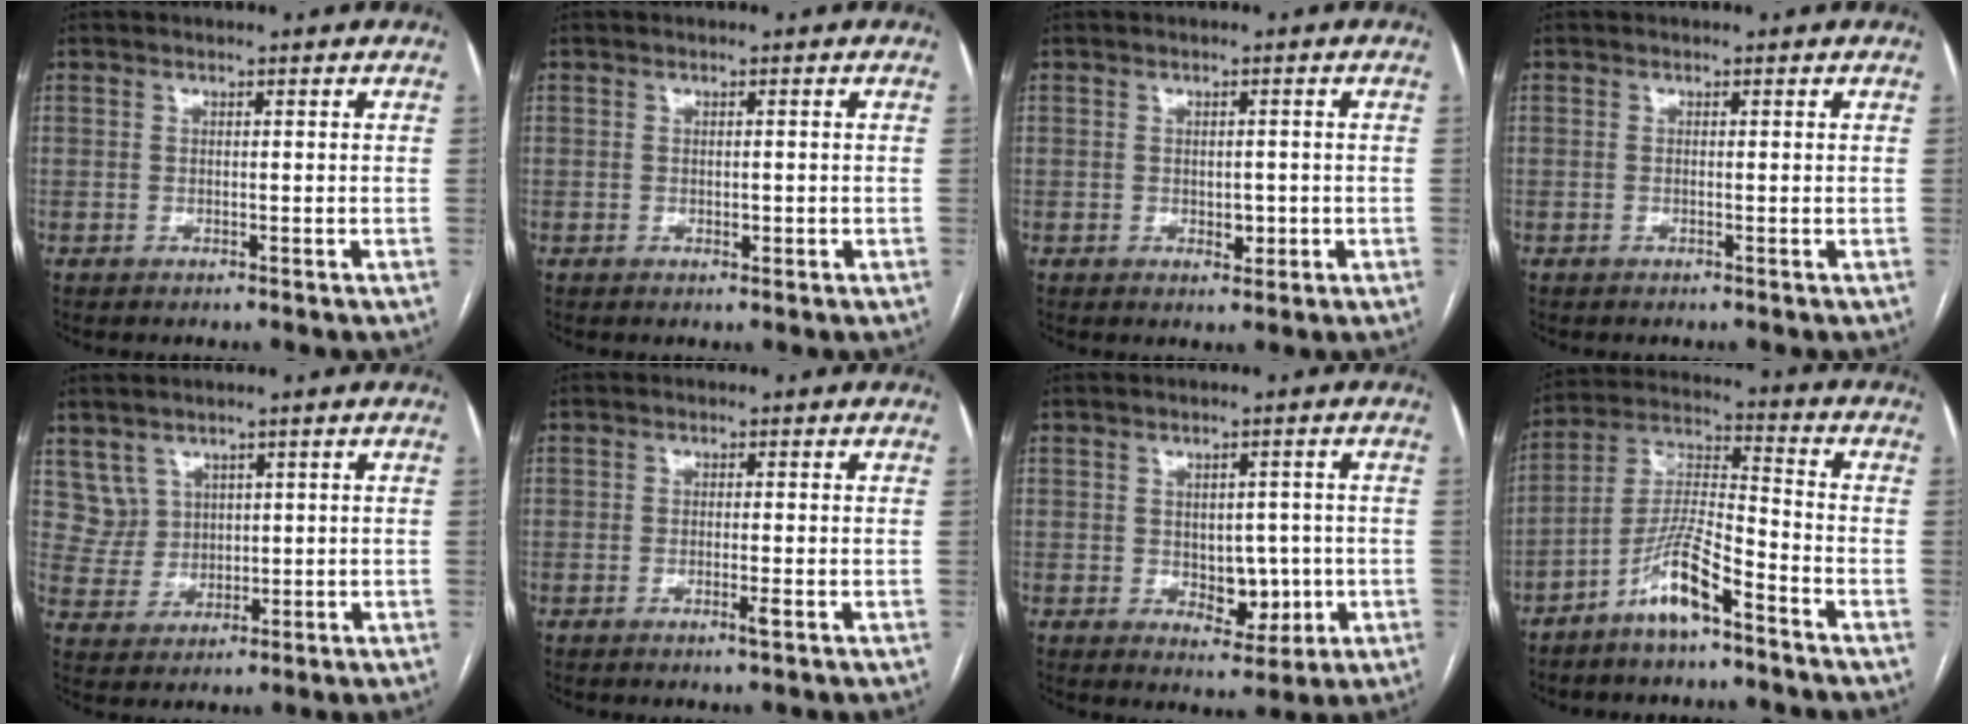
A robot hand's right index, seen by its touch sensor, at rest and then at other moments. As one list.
[{"total": 1.0, "force": [-0.2, 0.8, 0.6], "torque": [-0.008, 0.001, 0.001]}, {"total": 2.2, "force": [-0.4, 1.5, 1.5], "torque": [-0.018, 0.002, 0.001]}, {"total": 0.0}, {"total": 4.8, "force": [2.6, 4.0, 0.1], "torque": [-0.006, 0.014, 0.062]}, {"total": 1.7, "force": [-0.8, 0.2, 1.5], "torque": [-0.022, -0.002, -0.013]}, {"total": 5.8, "force": [-0.7, 3.7, 4.4], "torque": [-0.048, 0.007, 0.003]}, {"total": 9.4, "force": [-6.1, 1.4, 7.0], "torque": [-0.149, 0.001, -0.120]}]